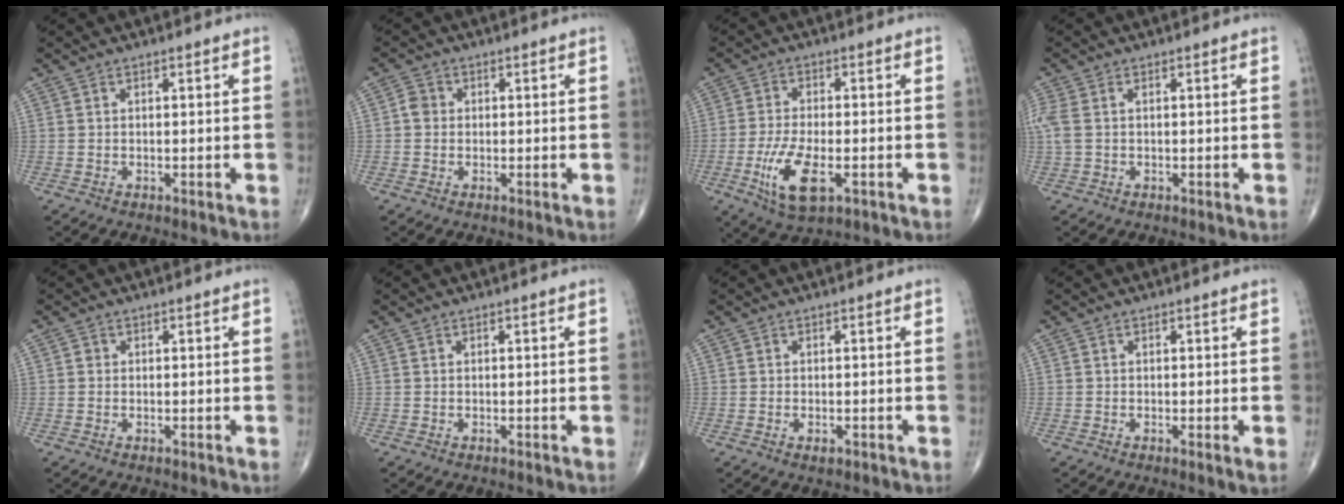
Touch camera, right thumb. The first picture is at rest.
{"total": 2.3, "force": [0.0, 2.1, 1.0], "torque": [-0.009, 0.005, -0.005]}
{"total": 9.7, "force": [-3.3, 4.1, 8.2], "torque": [-0.165, -0.001, -0.056]}
{"total": 4.2, "force": [0.5, 2.5, 3.4], "torque": [-0.117, 0.016, 0.012]}
{"total": 0.7, "force": [0.0, 0.7, 0.2], "torque": [0.001, 0.002, -0.001]}
{"total": 0.0}
{"total": 1.2, "force": [-0.5, 0.6, 0.9], "torque": [-0.014, -0.001, -0.007]}
{"total": 1.2, "force": [-0.1, 0.0, 1.1], "torque": [-0.024, -0.005, -0.005]}